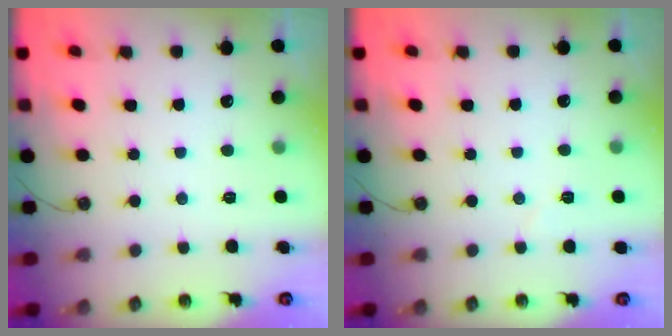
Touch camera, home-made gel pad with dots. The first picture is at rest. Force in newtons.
{"total": 2.9, "press": 2.7, "slide": 1.2}